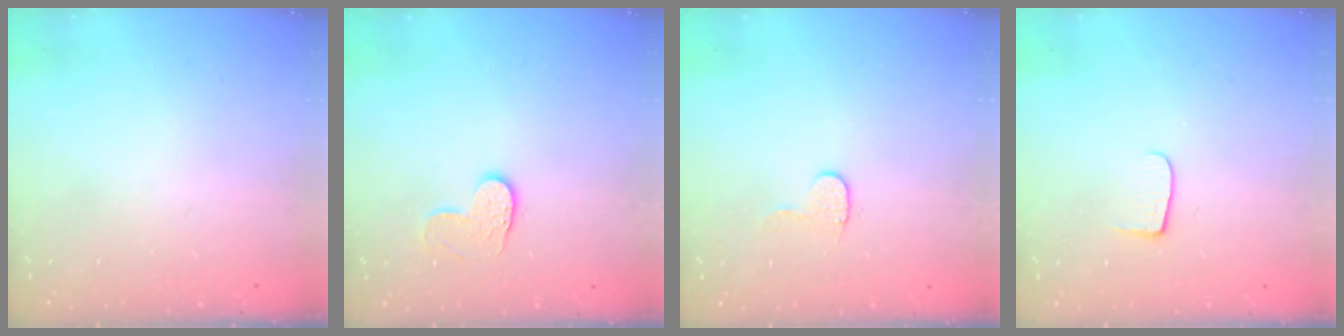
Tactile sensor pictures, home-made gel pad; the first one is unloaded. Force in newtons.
{"total": 6.6, "press": 6.6, "slide": 0.3}
{"total": 5.7, "press": 5.7, "slide": 0.5}
{"total": 6.0, "press": 6.0, "slide": 0.6}